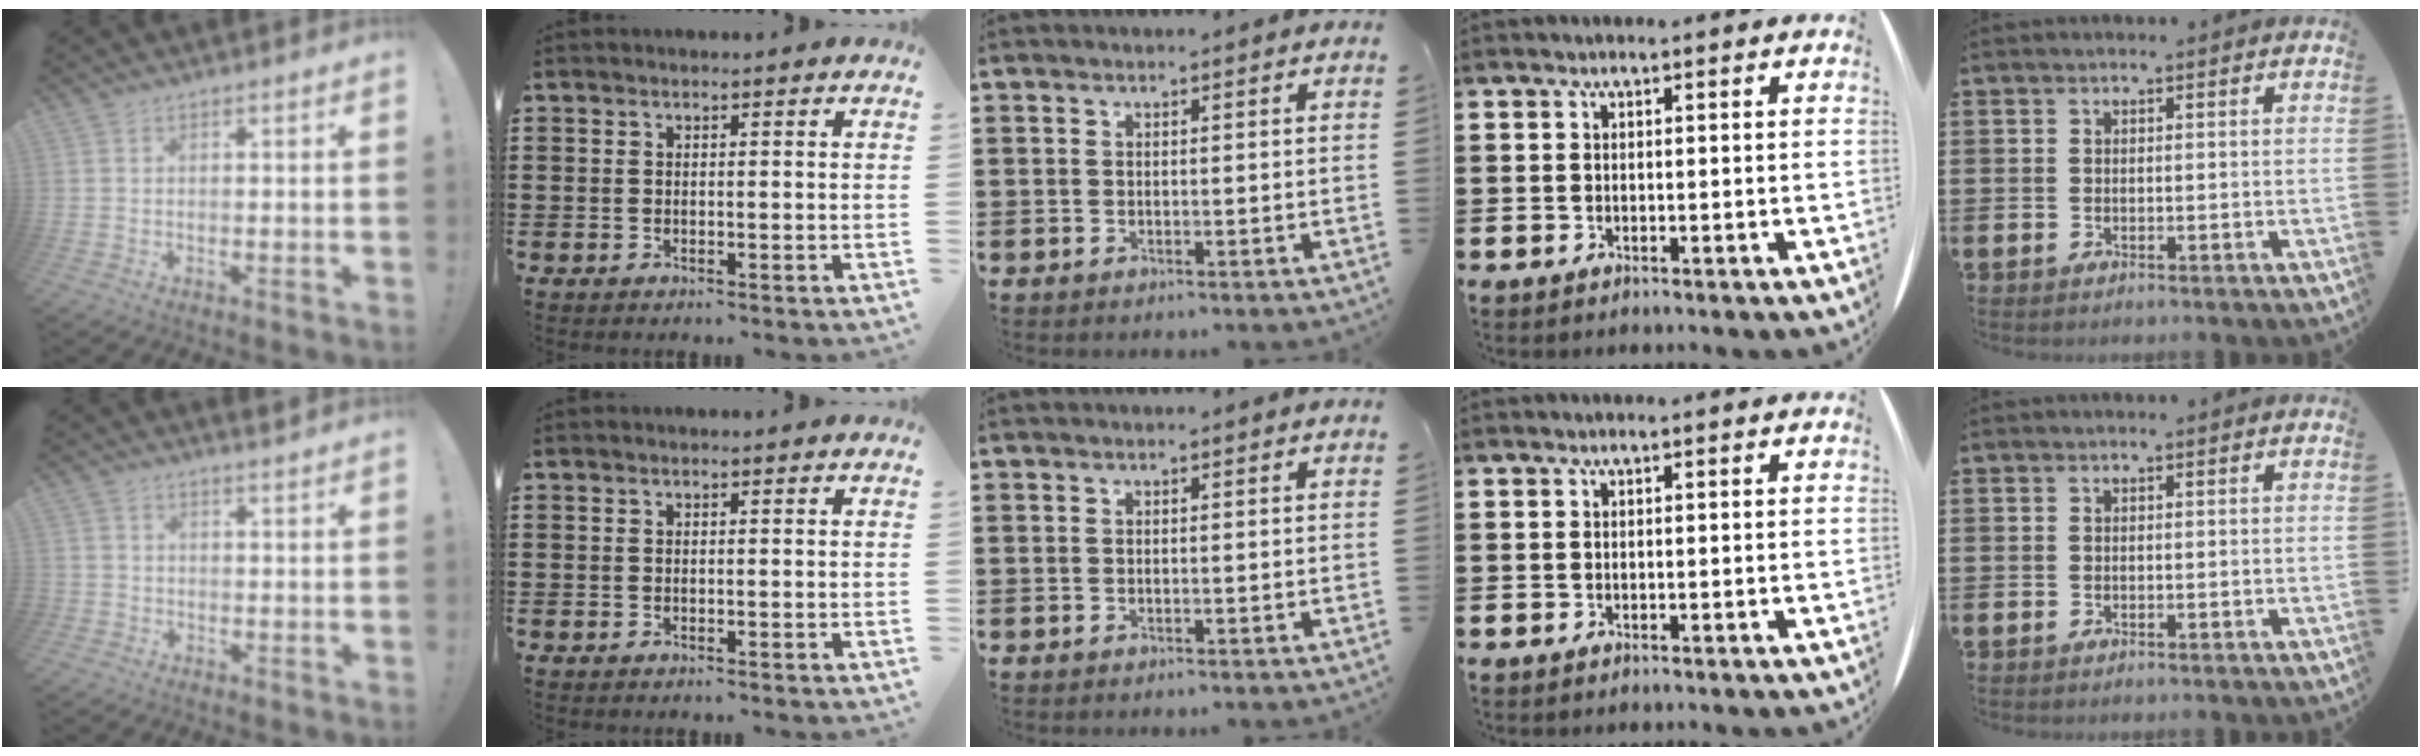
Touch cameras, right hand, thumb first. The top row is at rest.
{"thumb": {"total": 1.8, "force": [1.4, 1.1, 0.3], "torque": [0.000, -0.007, 0.025]}}